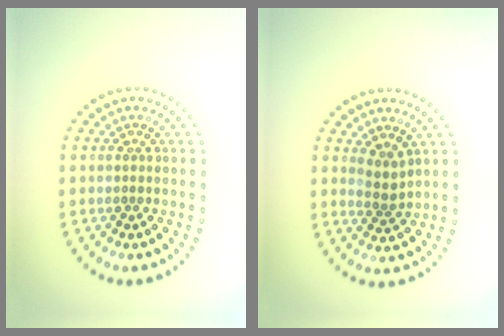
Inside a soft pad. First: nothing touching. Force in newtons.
{"total": 1.8, "press": 1.3, "slide": 1.3}